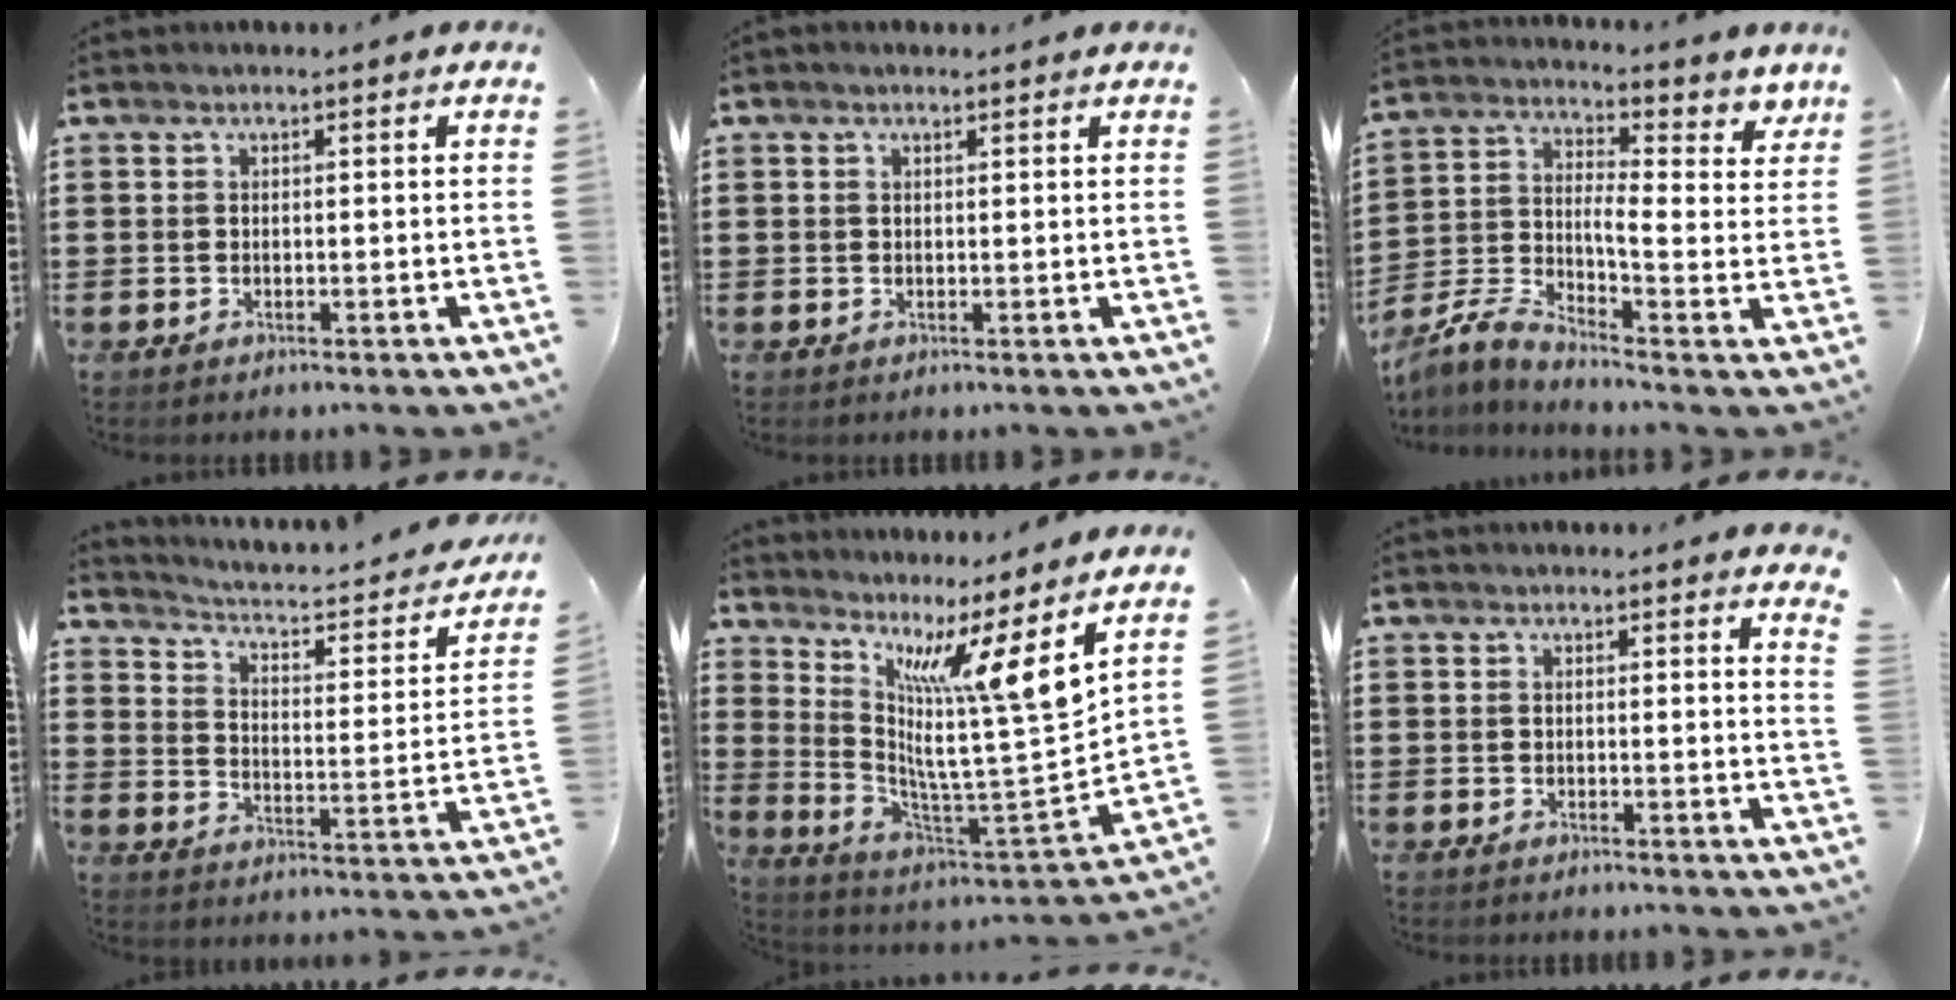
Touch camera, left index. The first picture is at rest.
{"total": 0.6, "force": [0.3, 0.5, 0.1], "torque": [-0.003, 0.004, 0.006]}
{"total": 3.8, "force": [-0.2, 1.8, 3.4], "torque": [-0.085, -0.027, -0.016]}
{"total": 2.7, "force": [2.1, 0.3, 1.6], "torque": [-0.049, -0.028, 0.023]}
{"total": 11.7, "force": [6.6, -0.8, 9.6], "torque": [-0.184, -0.076, 0.088]}
{"total": 1.2, "force": [1.0, -0.1, 0.6], "torque": [-0.007, -0.005, 0.018]}